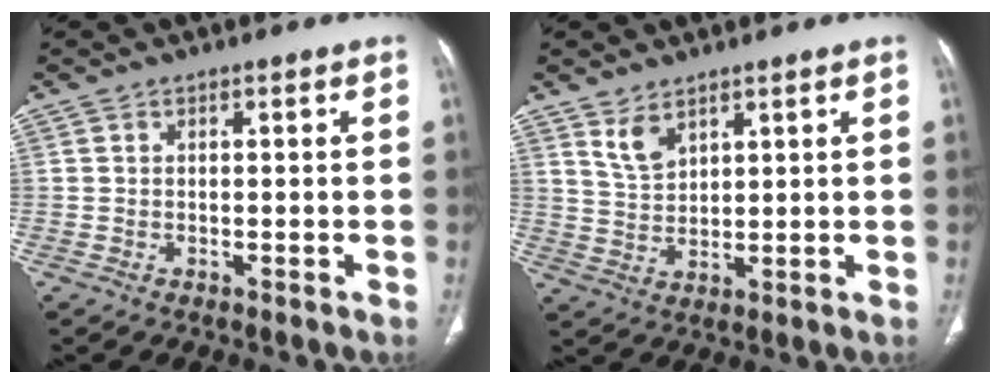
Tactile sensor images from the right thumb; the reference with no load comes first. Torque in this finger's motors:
{"motor_torque": [-0.53, 0.66, 0.21, 0.67, 0.10]}